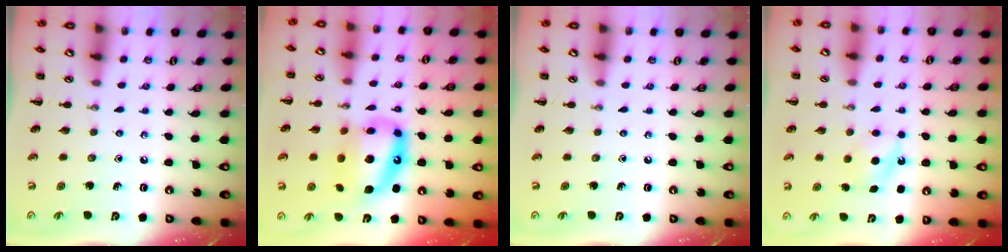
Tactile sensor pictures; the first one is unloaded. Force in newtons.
{"total": 15.6, "press": 15.1, "slide": 3.9}
{"total": 0.0}
{"total": 5.6, "press": 5.4, "slide": 1.5}